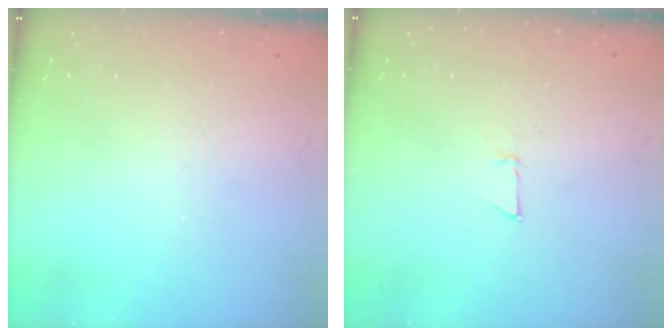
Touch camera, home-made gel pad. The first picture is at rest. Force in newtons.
{"total": 3.3, "press": 3.3, "slide": 0.6}